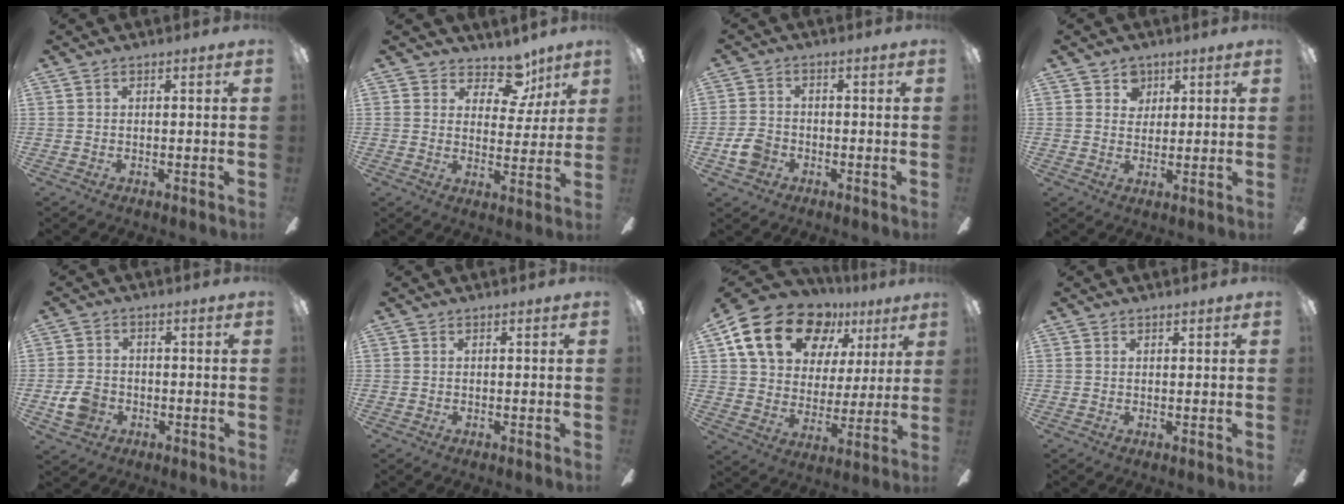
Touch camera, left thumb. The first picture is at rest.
{"total": 9.5, "force": [6.8, 5.5, 3.8], "torque": [-0.052, -0.040, 0.123]}
{"total": 5.5, "force": [-2.2, 4.3, 2.6], "torque": [-0.060, 0.013, -0.042]}
{"total": 4.5, "force": [2.6, 3.6, 0.6], "torque": [-0.004, -0.002, 0.044]}
{"total": 6.4, "force": [-1.9, 5.4, 3.0], "torque": [-0.061, 0.013, -0.033]}
{"total": 0.0}
{"total": 19.7, "force": [11.6, 12.8, 9.3], "torque": [-0.168, -0.051, 0.213]}
{"total": 0.8, "force": [0.7, 0.4, 0.0], "torque": [0.000, 0.002, 0.013]}